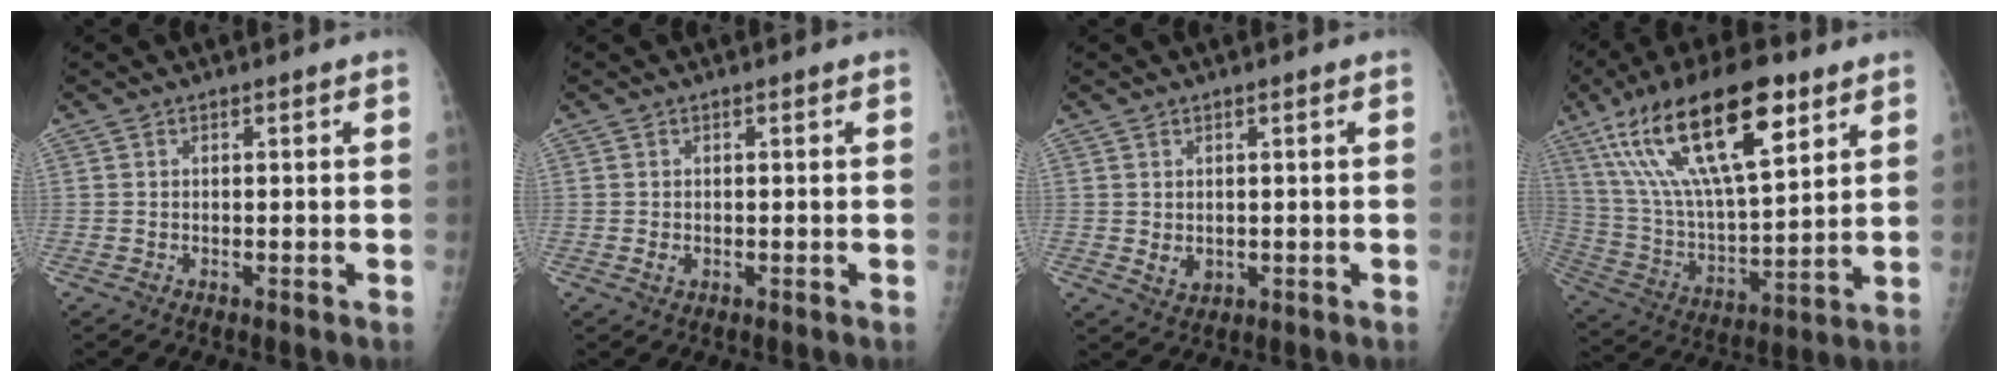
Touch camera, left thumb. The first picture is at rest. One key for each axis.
{"total": 1.1, "fx": -0.1, "fy": 0.6, "fz": 0.9, "tx": -0.011, "ty": 0.001, "tz": 0.000}
{"total": 2.6, "fx": 0.0, "fy": 1.8, "fz": 1.8, "tx": -0.020, "ty": -0.006, "tz": 0.010}
{"total": 25.3, "fx": 13.0, "fy": 8.9, "fz": 19.8, "tx": -0.349, "ty": -0.026, "tz": 0.239}